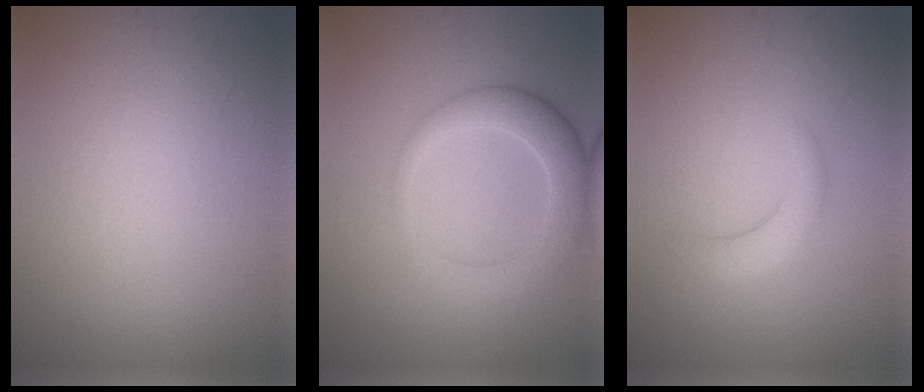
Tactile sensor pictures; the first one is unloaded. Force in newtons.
{"total": 4.2, "press": 4.2, "slide": 0.2}
{"total": 2.1, "press": 2.1, "slide": 0.3}